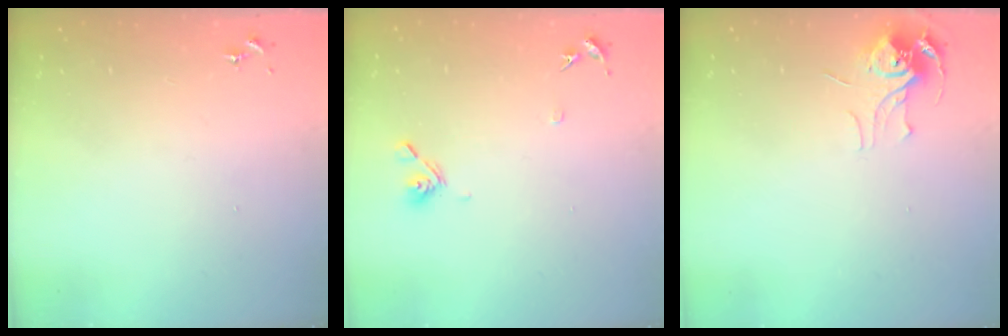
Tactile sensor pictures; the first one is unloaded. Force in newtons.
{"total": 7.5, "press": 7.3, "slide": 1.6}
{"total": 7.8, "press": 7.7, "slide": 0.7}